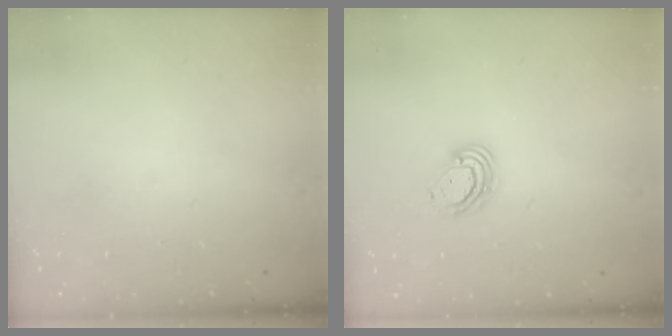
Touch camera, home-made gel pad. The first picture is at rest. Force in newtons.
{"total": 4.9, "press": 4.8, "slide": 0.6}